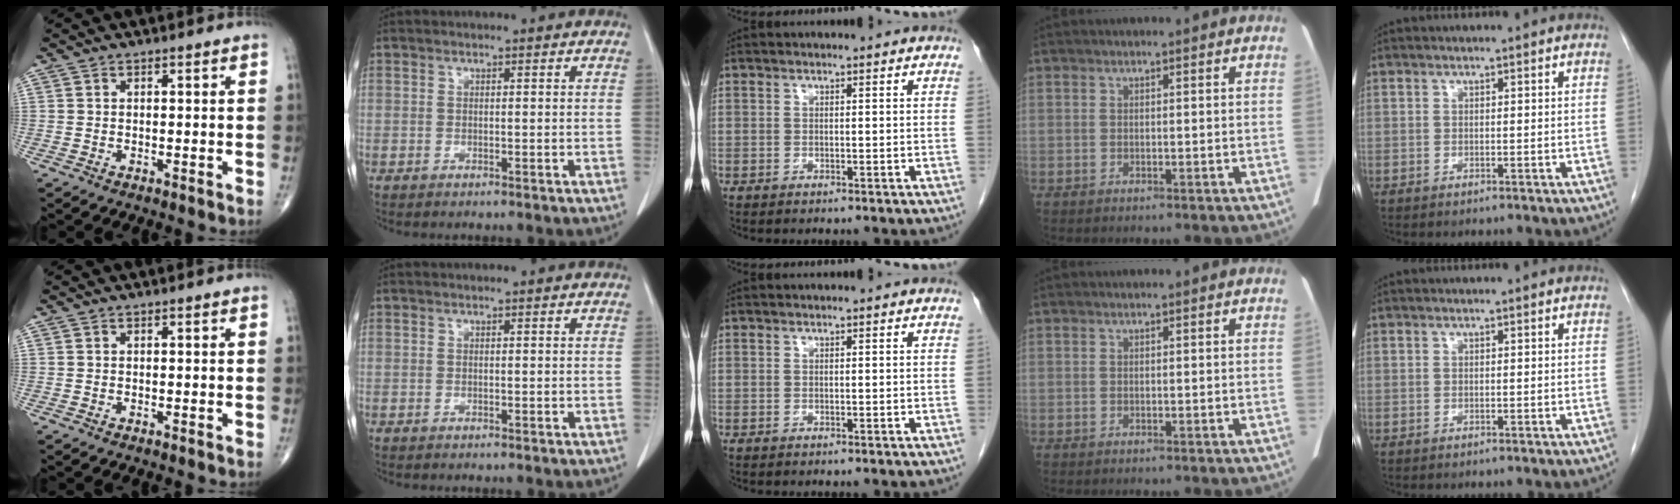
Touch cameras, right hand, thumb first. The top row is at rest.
{}